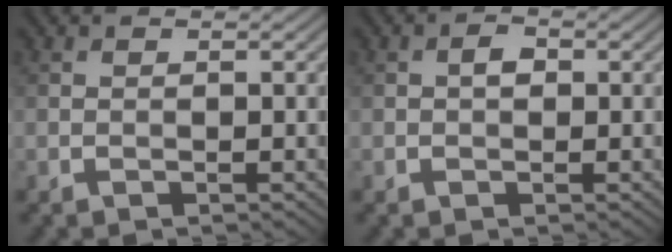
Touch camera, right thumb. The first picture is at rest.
{"total": 1.5, "force": [0.1, 1.0, 1.1], "torque": [-0.018, 0.002, -0.004]}